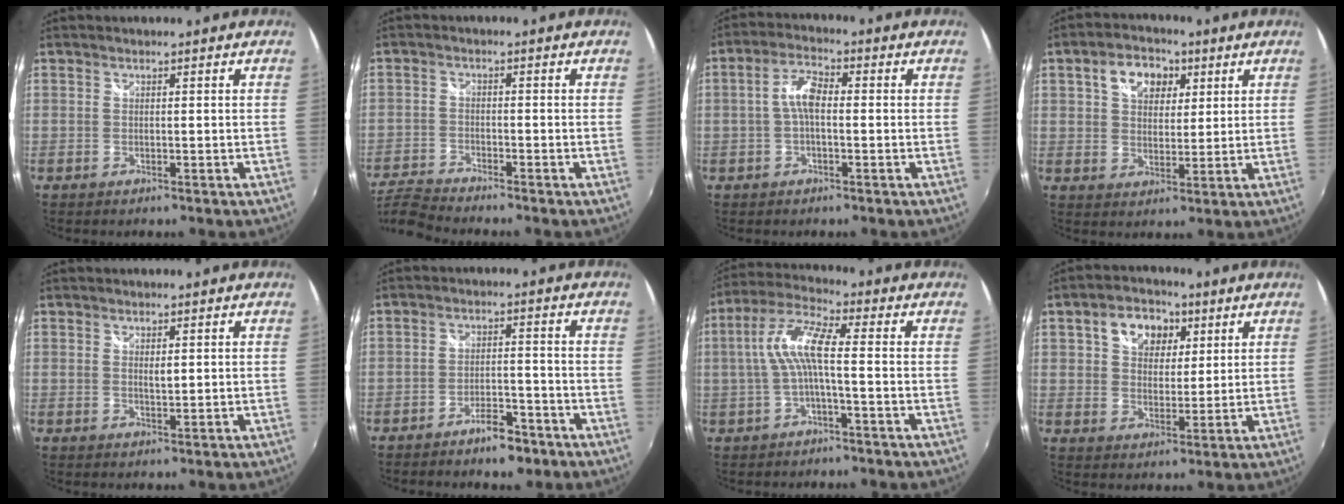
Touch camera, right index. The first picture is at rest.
{"total": 10.6, "force": [-9.3, 1.4, 4.8], "torque": [-0.117, -0.019, -0.176]}
{"total": 4.9, "force": [-0.4, 2.1, 4.4], "torque": [-0.092, 0.016, -0.010]}
{"total": 8.4, "force": [3.5, 5.7, 5.0], "torque": [-0.089, 0.024, 0.058]}
{"total": 1.7, "force": [0.4, 0.7, 1.5], "torque": [-0.024, -0.002, 0.008]}
{"total": 6.0, "force": [-4.6, 2.2, 3.2], "torque": [-0.064, 0.004, -0.067]}
{"total": 7.7, "force": [-0.8, 1.2, 7.6], "torque": [-0.167, 0.015, -0.014]}
{"total": 9.1, "force": [3.9, 6.5, 5.1], "torque": [-0.093, 0.024, 0.064]}